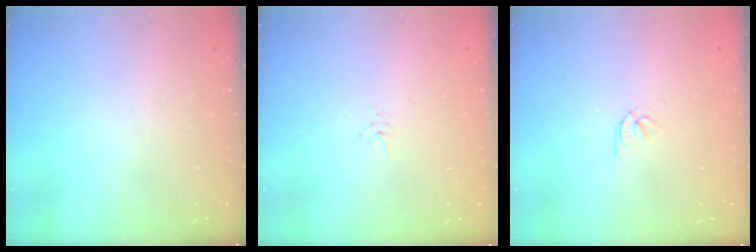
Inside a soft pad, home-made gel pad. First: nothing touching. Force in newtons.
{"total": 1.9, "press": 1.9, "slide": 0.3}
{"total": 2.1, "press": 2.1, "slide": 0.4}